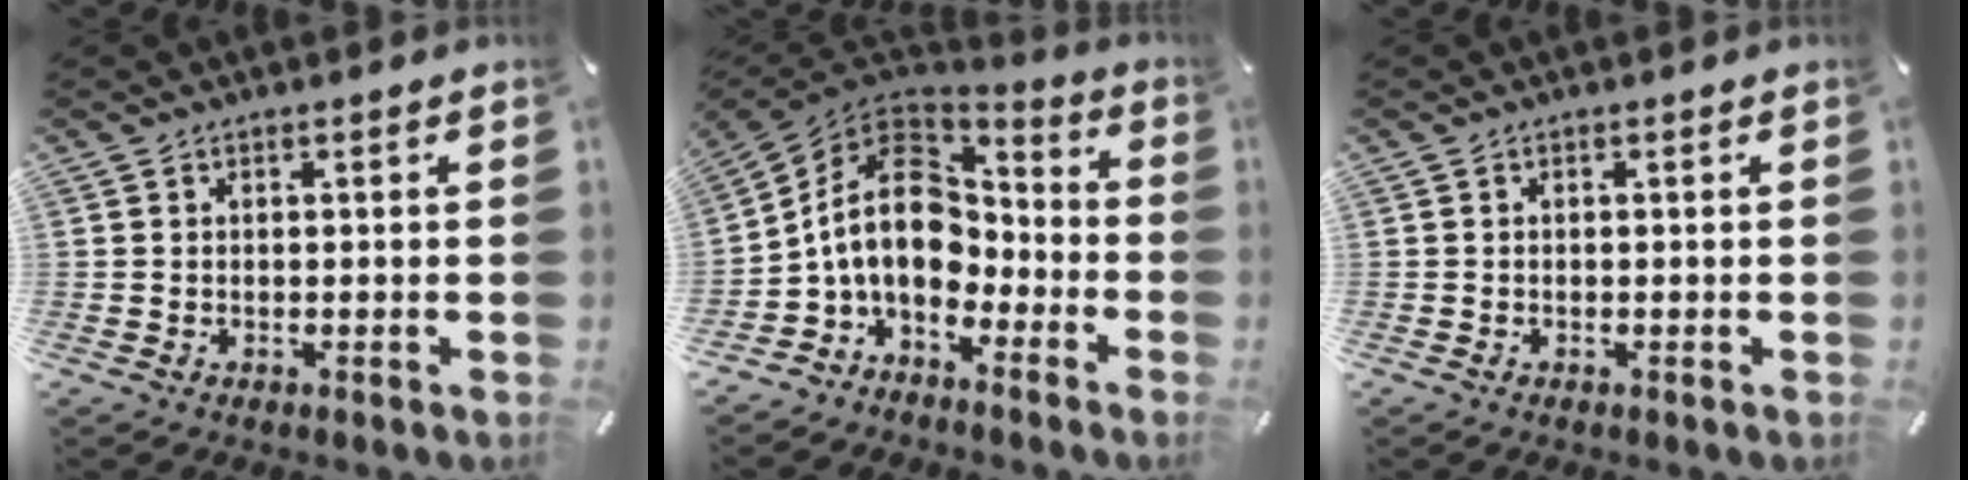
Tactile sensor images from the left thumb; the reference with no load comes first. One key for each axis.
{"total": 14.8, "fx": -1.2, "fy": 11.0, "fz": 9.8, "tx": -0.206, "ty": 0.009, "tz": -0.026}
{"total": 0.0}